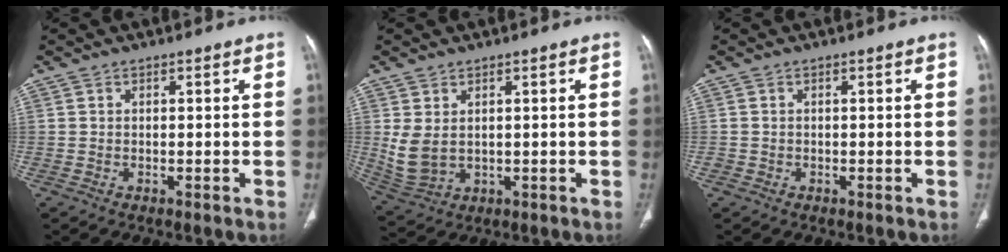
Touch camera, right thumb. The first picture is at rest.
{"total": 6.0, "force": [1.1, 3.9, 4.4], "torque": [-0.094, -0.005, 0.040]}
{"total": 0.6, "force": [-0.3, 0.5, 0.0], "torque": [-0.002, 0.003, -0.006]}